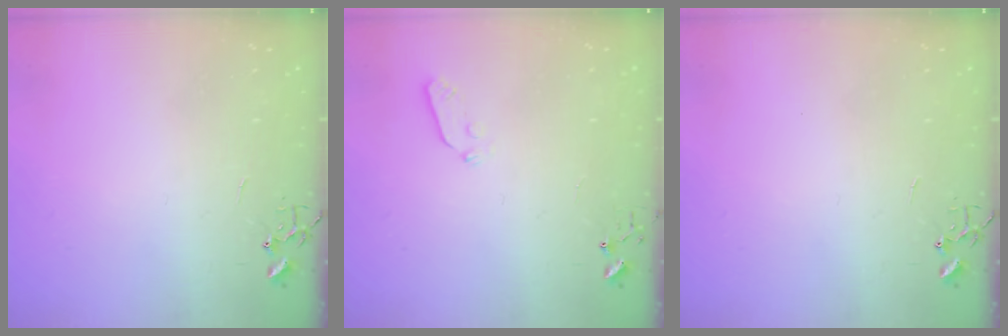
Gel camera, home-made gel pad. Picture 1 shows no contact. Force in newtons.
{"total": 3.7, "press": 3.6, "slide": 0.4}
{"total": 0.0}